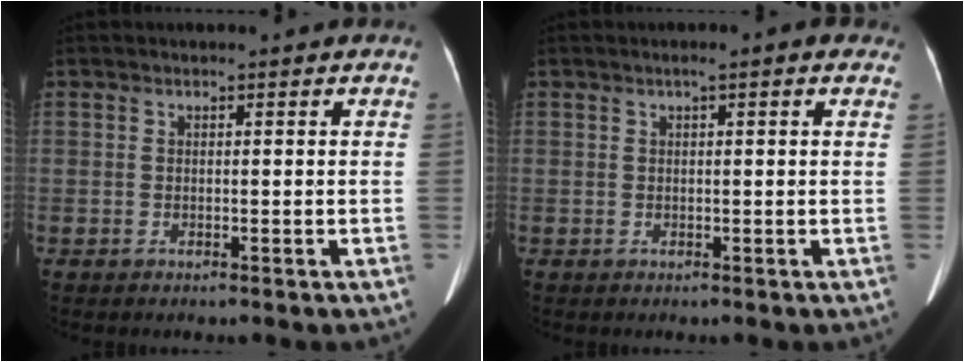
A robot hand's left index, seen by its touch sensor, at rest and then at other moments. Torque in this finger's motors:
{"motor_torque": [0.36, -0.81, 0.01, 0.03]}